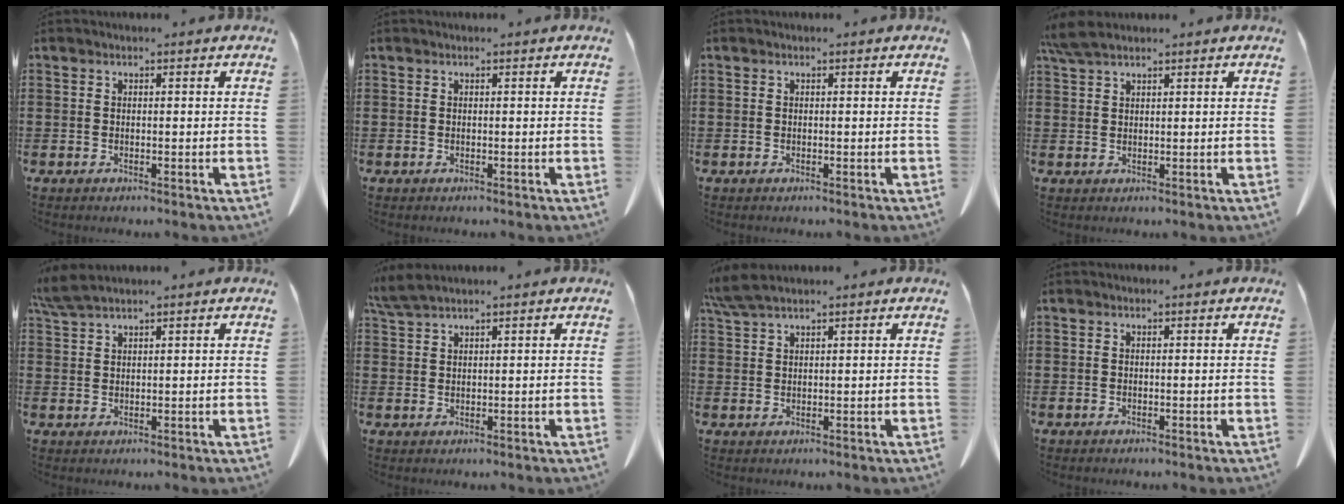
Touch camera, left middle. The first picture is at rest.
{"total": 0.0}
{"total": 0.0}
{"total": 3.6, "force": [2.7, 0.9, 2.3], "torque": [-0.051, 0.004, 0.052]}
{"total": 3.3, "force": [2.7, 0.2, 1.8], "torque": [-0.043, 0.001, 0.053]}
{"total": 3.1, "force": [2.5, 0.2, 1.8], "torque": [-0.042, 0.000, 0.049]}
{"total": 3.8, "force": [2.9, 0.6, 2.4], "torque": [-0.054, 0.003, 0.056]}
{"total": 0.0}